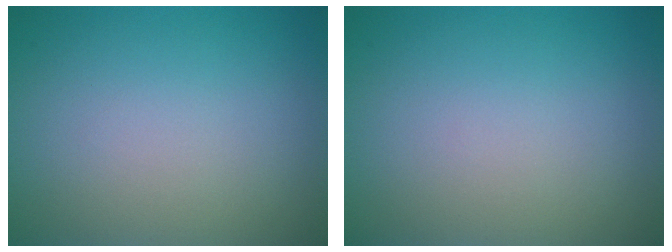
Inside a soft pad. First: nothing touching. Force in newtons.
{"total": 0.0}